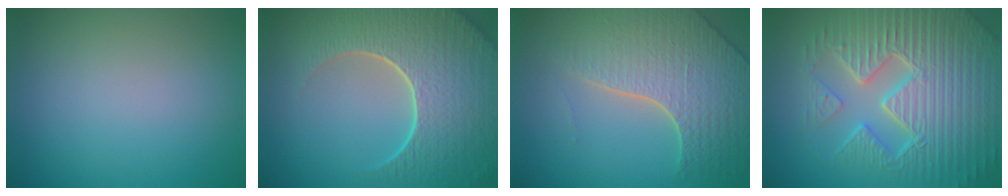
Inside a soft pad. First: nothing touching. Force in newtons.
{"total": 9.2, "press": 6.5, "slide": 6.5}
{"total": 6.1, "press": 5.1, "slide": 3.3}
{"total": 9.7, "press": 6.9, "slide": 6.8}